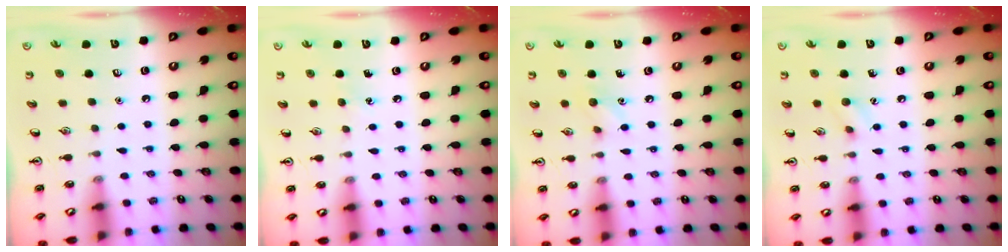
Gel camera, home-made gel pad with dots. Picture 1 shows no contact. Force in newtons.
{"total": 3.0, "press": 2.8, "slide": 1.1}
{"total": 5.7, "press": 5.4, "slide": 1.9}
{"total": 6.6, "press": 6.3, "slide": 1.8}